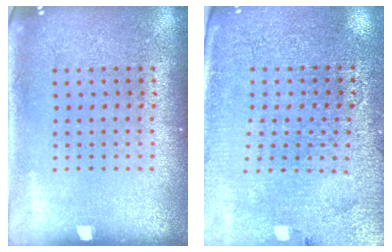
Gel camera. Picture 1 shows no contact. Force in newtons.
{"total": 3.0, "press": 2.9, "slide": 0.8}